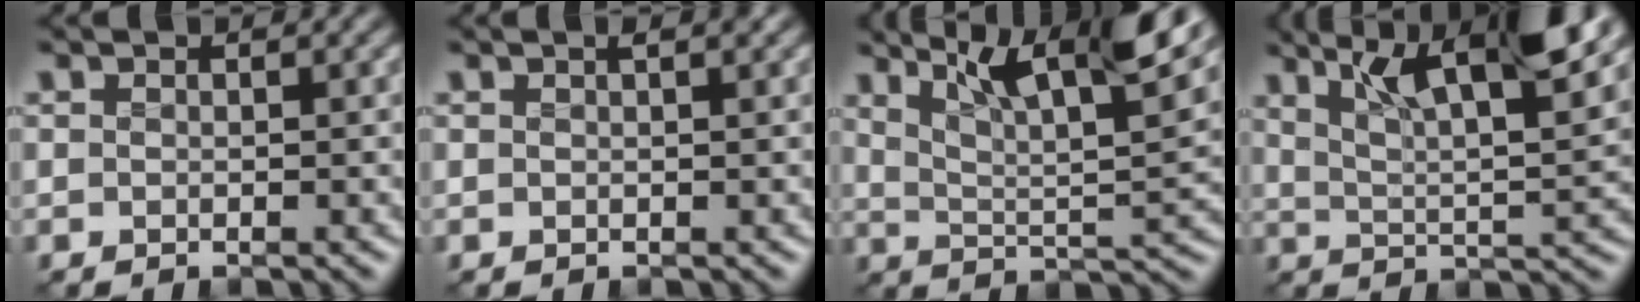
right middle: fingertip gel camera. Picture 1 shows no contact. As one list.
[{"total": 1.0, "force": [0.6, 0.1, 0.8], "torque": [-0.014, 0.002, 0.008]}, {"total": 10.8, "force": [6.7, 3.0, 8.0], "torque": [-0.127, 0.011, 0.095]}, {"total": 9.6, "force": [5.5, 2.4, 7.5], "torque": [-0.128, 0.012, 0.091]}]